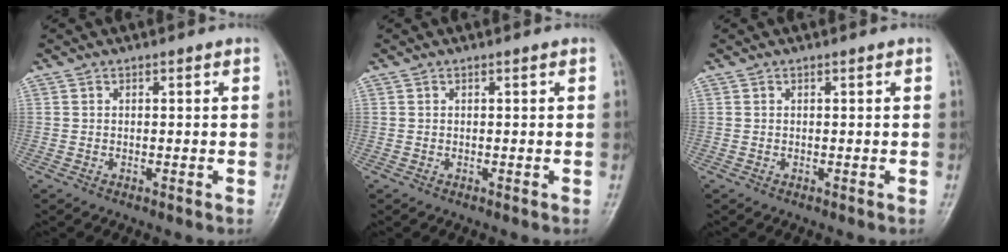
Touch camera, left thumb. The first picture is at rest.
{"total": 0.0}
{"total": 0.0}